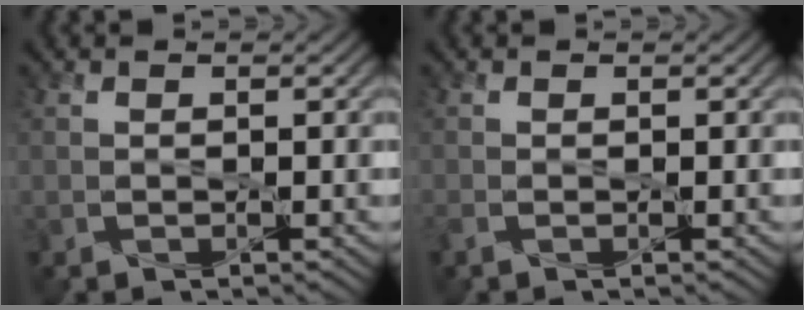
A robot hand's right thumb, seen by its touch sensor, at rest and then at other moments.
{"total": 0.8, "force": [-0.6, 0.2, 0.6], "torque": [-0.017, -0.004, -0.013]}